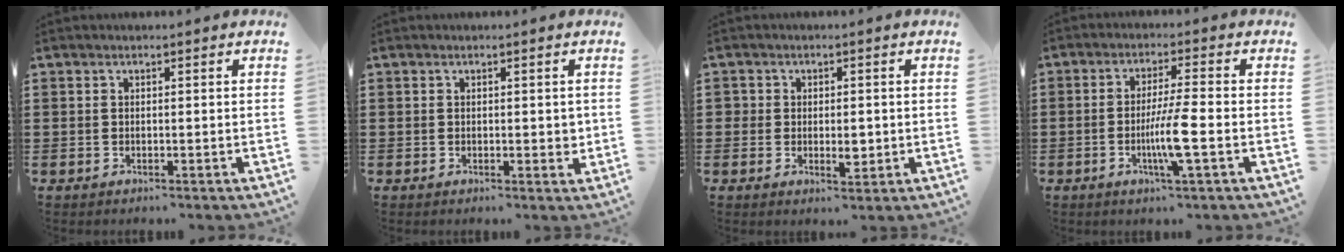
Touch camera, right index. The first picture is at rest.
{"total": 1.7, "force": [0.2, 1.0, 1.4], "torque": [-0.018, 0.003, 0.001]}
{"total": 3.0, "force": [-0.3, 2.0, 2.2], "torque": [-0.045, 0.006, -0.006]}
{"total": 6.7, "force": [-1.8, -0.1, 6.5], "torque": [-0.122, -0.017, -0.035]}